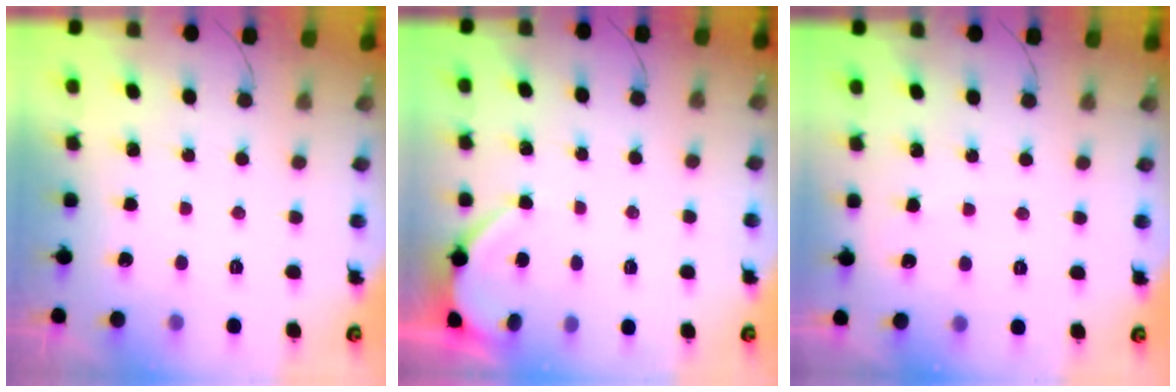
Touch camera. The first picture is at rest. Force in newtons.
{"total": 3.2, "press": 3.2, "slide": 0.4}
{"total": 2.7, "press": 2.6, "slide": 0.4}